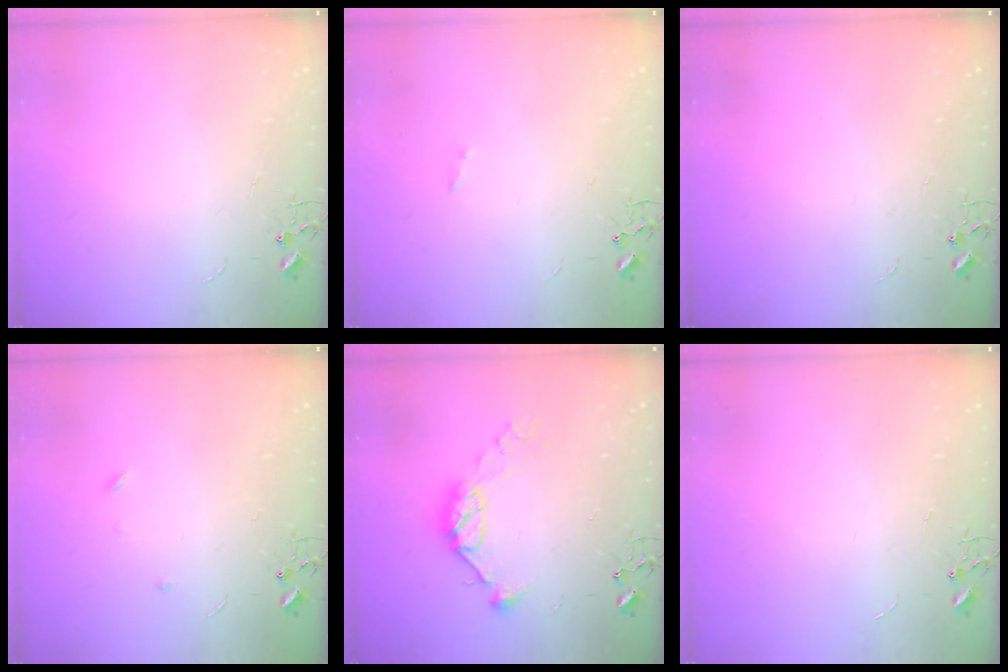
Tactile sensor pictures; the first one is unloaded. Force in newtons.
{"total": 0.8, "press": 0.8, "slide": 0.2}
{"total": 0.0}
{"total": 3.5, "press": 3.4, "slide": 0.7}
{"total": 11.3, "press": 11.3, "slide": 1.0}
{"total": 0.0}